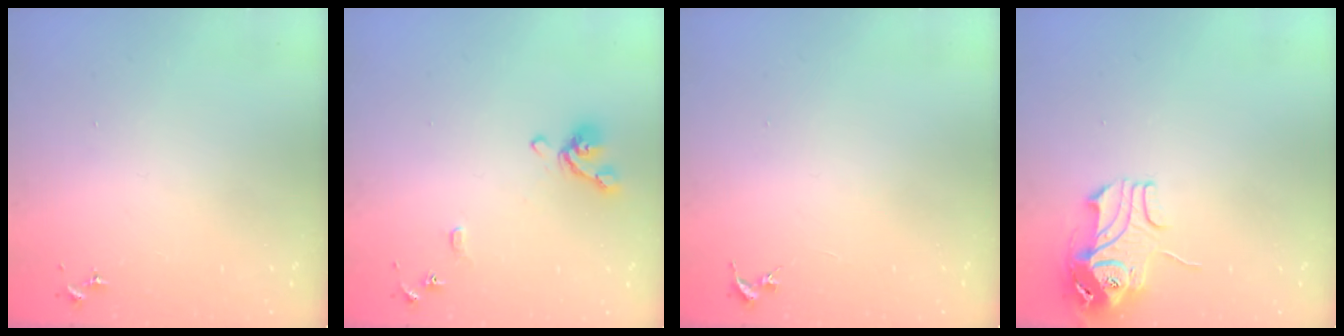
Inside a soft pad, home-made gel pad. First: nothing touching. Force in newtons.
{"total": 9.9, "press": 9.8, "slide": 1.3}
{"total": 0.0}
{"total": 10.9, "press": 10.9, "slide": 1.1}